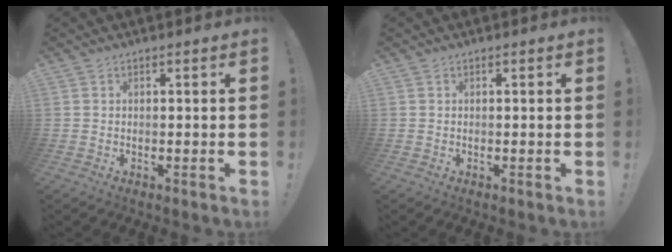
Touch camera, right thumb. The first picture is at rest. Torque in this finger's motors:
{"motor_torque": [0.00, 0.00, -0.01, -0.02, 0.00]}